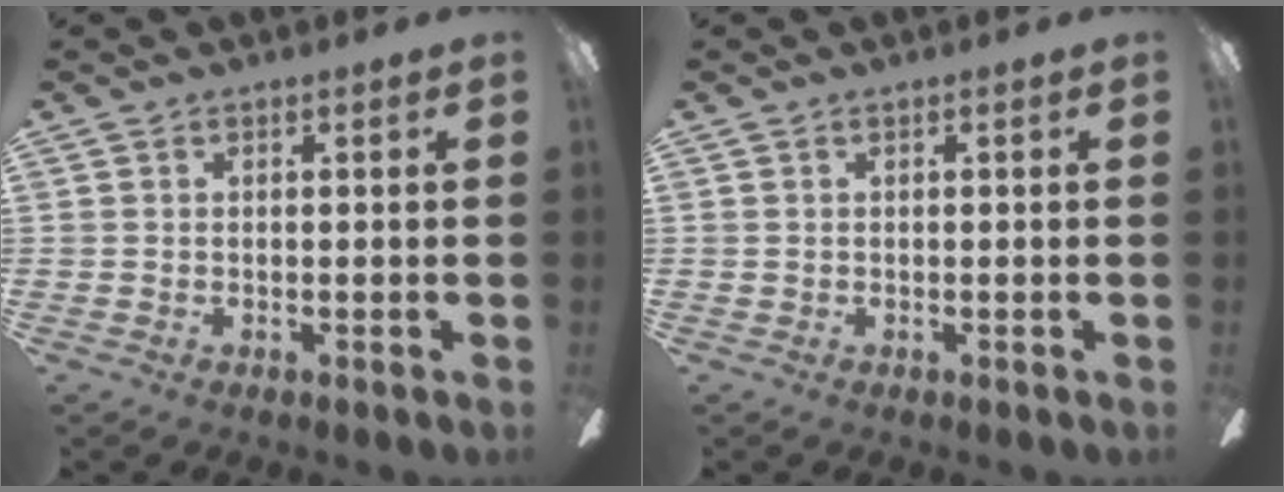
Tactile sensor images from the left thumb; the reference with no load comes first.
{"total": 0.0}